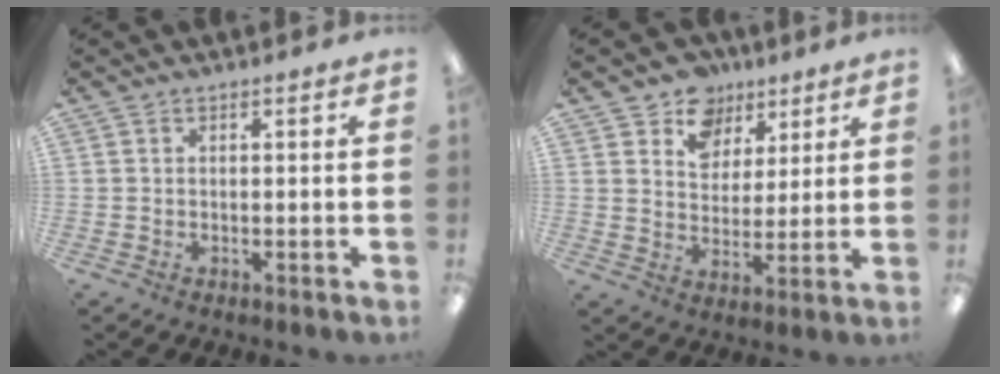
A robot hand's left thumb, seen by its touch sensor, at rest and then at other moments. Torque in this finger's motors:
{"motor_torque": [0.11, 0.12, -0.06, -0.14, 0.06]}